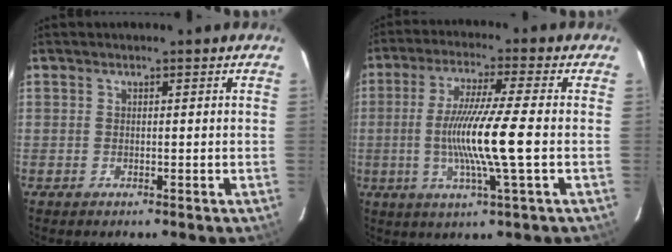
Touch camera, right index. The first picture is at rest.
{"total": 12.1, "force": [-1.9, -0.9, 11.9], "torque": [-0.223, -0.012, -0.033]}